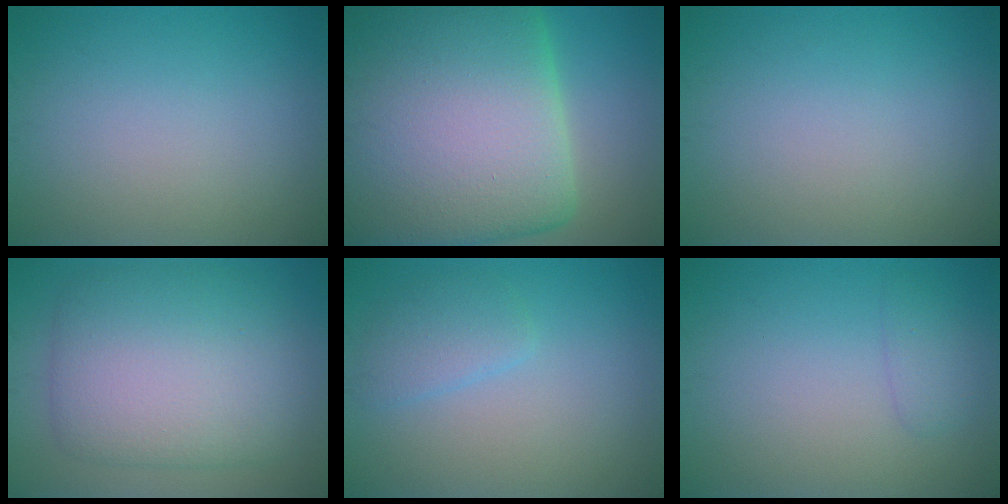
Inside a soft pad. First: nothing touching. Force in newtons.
{"total": 24.4, "press": 24.3, "slide": 0.7}
{"total": 0.0}
{"total": 9.3, "press": 9.3, "slide": 0.2}
{"total": 2.2, "press": 2.1, "slide": 0.2}
{"total": 1.4, "press": 1.4, "slide": 0.1}